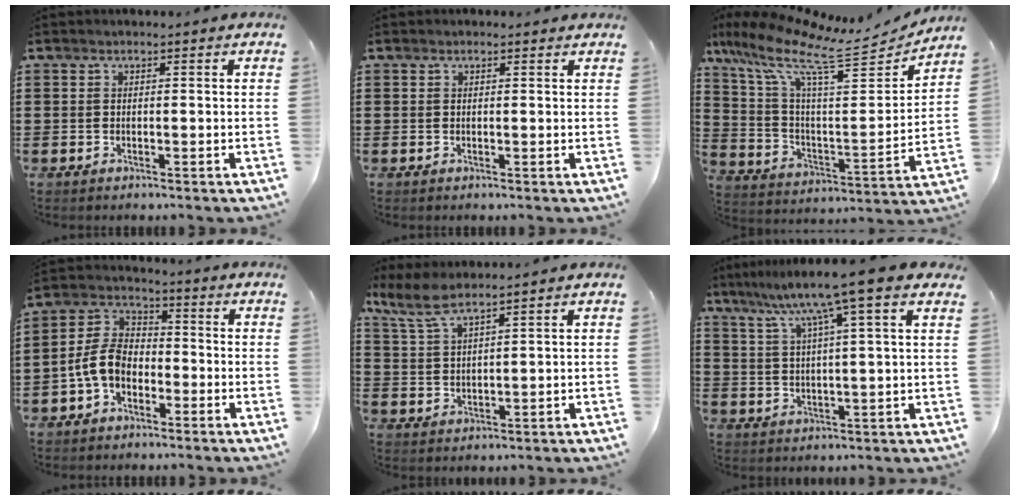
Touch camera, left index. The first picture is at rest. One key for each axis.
{"total": 0.5, "fx": 0.4, "fy": 0.3, "fz": 0.3, "tx": -0.006, "ty": 0.003, "tz": 0.007}
{"total": 12.2, "fx": 8.6, "fy": 2.7, "fz": 8.2, "tx": -0.181, "ty": -0.056, "tz": 0.137}
{"total": 6.9, "fx": -2.9, "fy": 4.4, "fz": 4.4, "tx": -0.123, "ty": 0.004, "tz": -0.068}
{"total": 5.1, "fx": 4.0, "fy": 0.6, "fz": 3.1, "tx": -0.071, "ty": -0.007, "tz": 0.074}
{"total": 8.5, "fx": 5.9, "fy": -0.3, "fz": 6.1, "tx": -0.130, "ty": -0.027, "tz": 0.093}